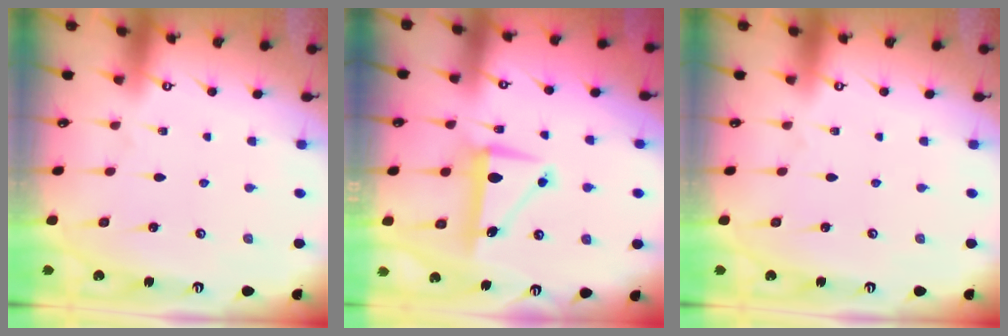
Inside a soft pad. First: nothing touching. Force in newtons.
{"total": 8.8, "press": 8.8, "slide": 0.4}
{"total": 0.0}